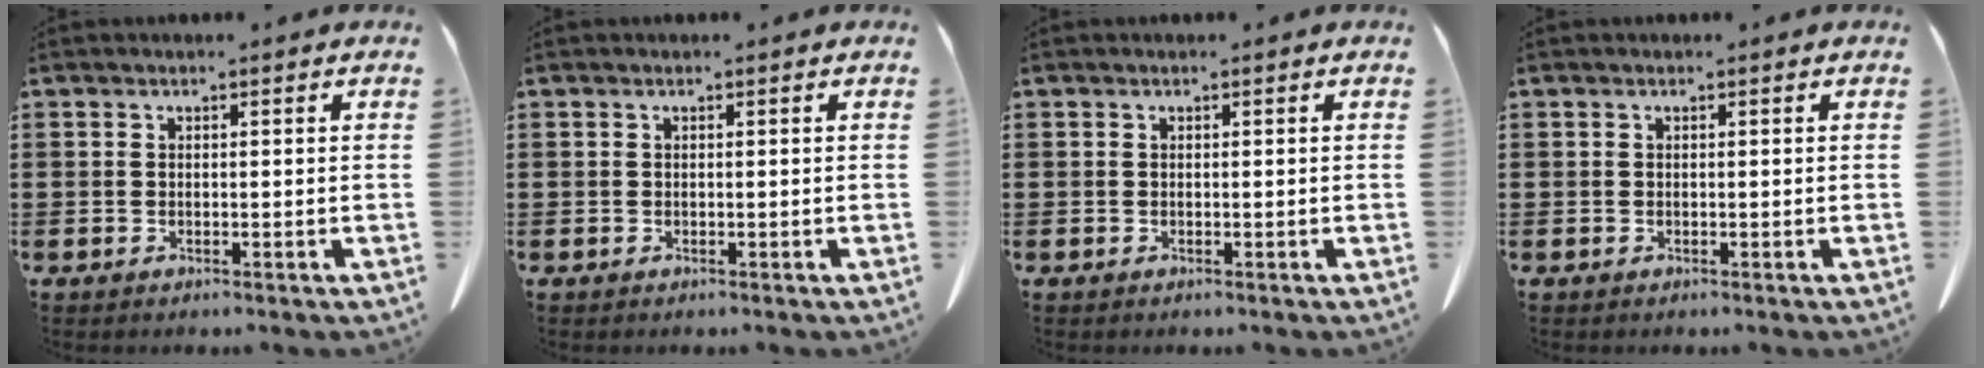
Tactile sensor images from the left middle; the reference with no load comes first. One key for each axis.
{"total": 0.0}
{"total": 0.0}
{"total": 0.0}